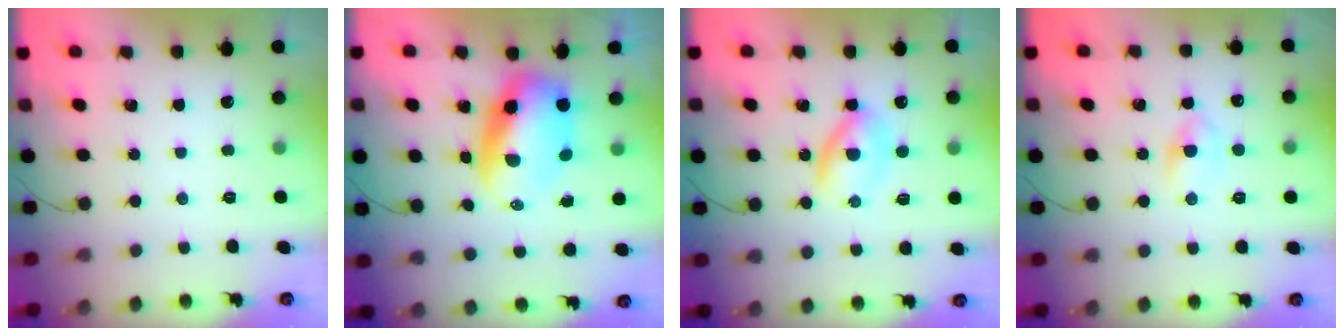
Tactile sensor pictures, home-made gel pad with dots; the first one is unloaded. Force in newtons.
{"total": 9.9, "press": 9.5, "slide": 2.6}
{"total": 3.9, "press": 3.9, "slide": 0.6}
{"total": 2.8, "press": 2.6, "slide": 1.2}